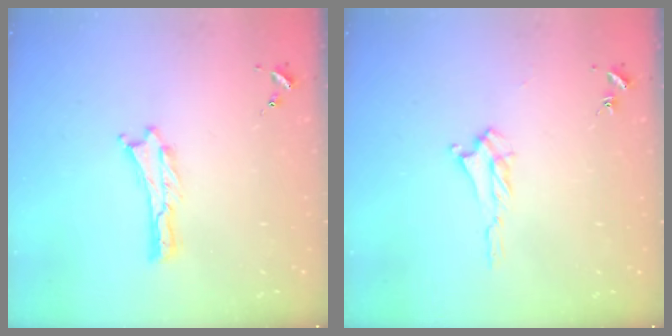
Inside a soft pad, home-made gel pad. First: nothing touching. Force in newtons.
{"total": 2.4, "press": 2.4, "slide": 0.5}